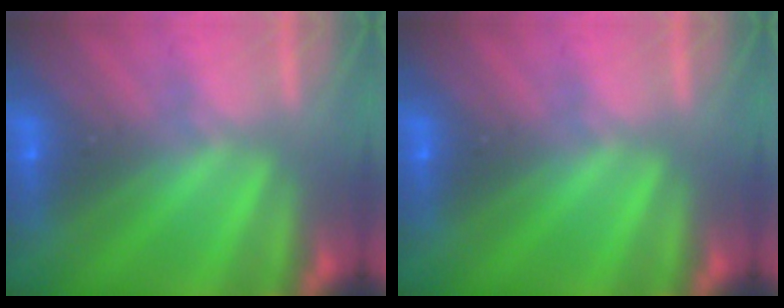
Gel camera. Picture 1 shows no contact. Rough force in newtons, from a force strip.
{"total": 0.0}